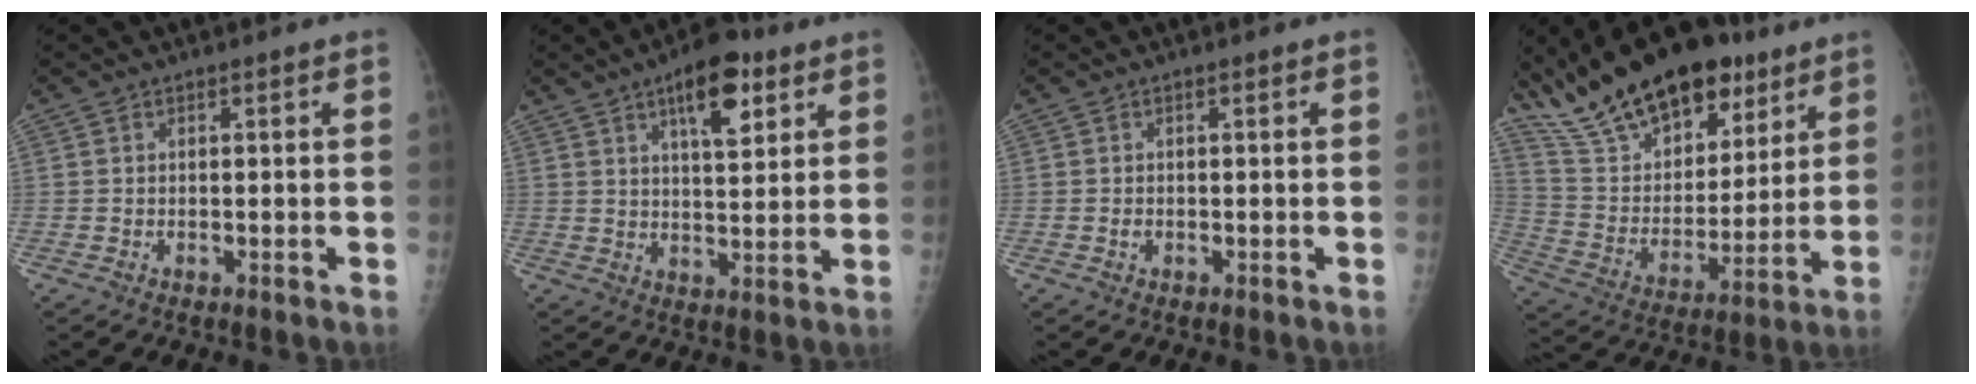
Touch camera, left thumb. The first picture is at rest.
{"total": 10.8, "force": [5.6, 4.3, 8.1], "torque": [-0.101, -0.022, 0.084]}
{"total": 0.8, "force": [-0.2, 0.6, 0.5], "torque": [-0.004, 0.001, -0.003]}
{"total": 25.9, "force": [17.9, 12.1, 14.2], "torque": [-0.217, -0.048, 0.305]}